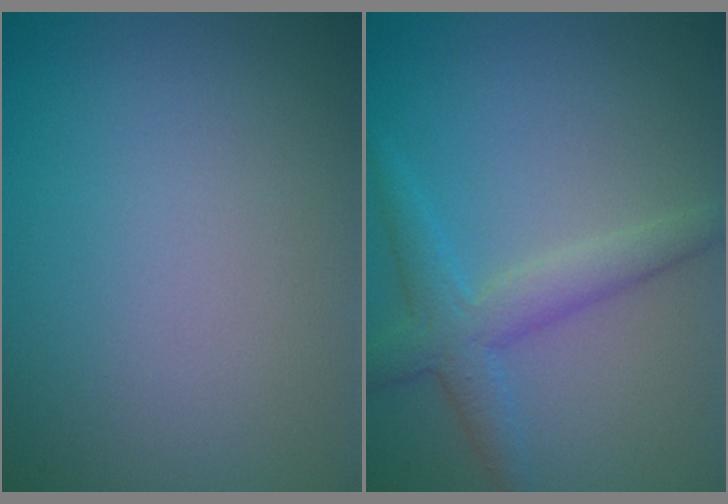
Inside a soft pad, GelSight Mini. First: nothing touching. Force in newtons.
{"total": 3.4, "press": 3.4, "slide": 0.1}